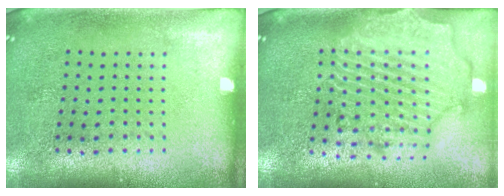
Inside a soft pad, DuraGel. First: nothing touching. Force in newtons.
{"total": 2.8, "press": 2.5, "slide": 1.3}